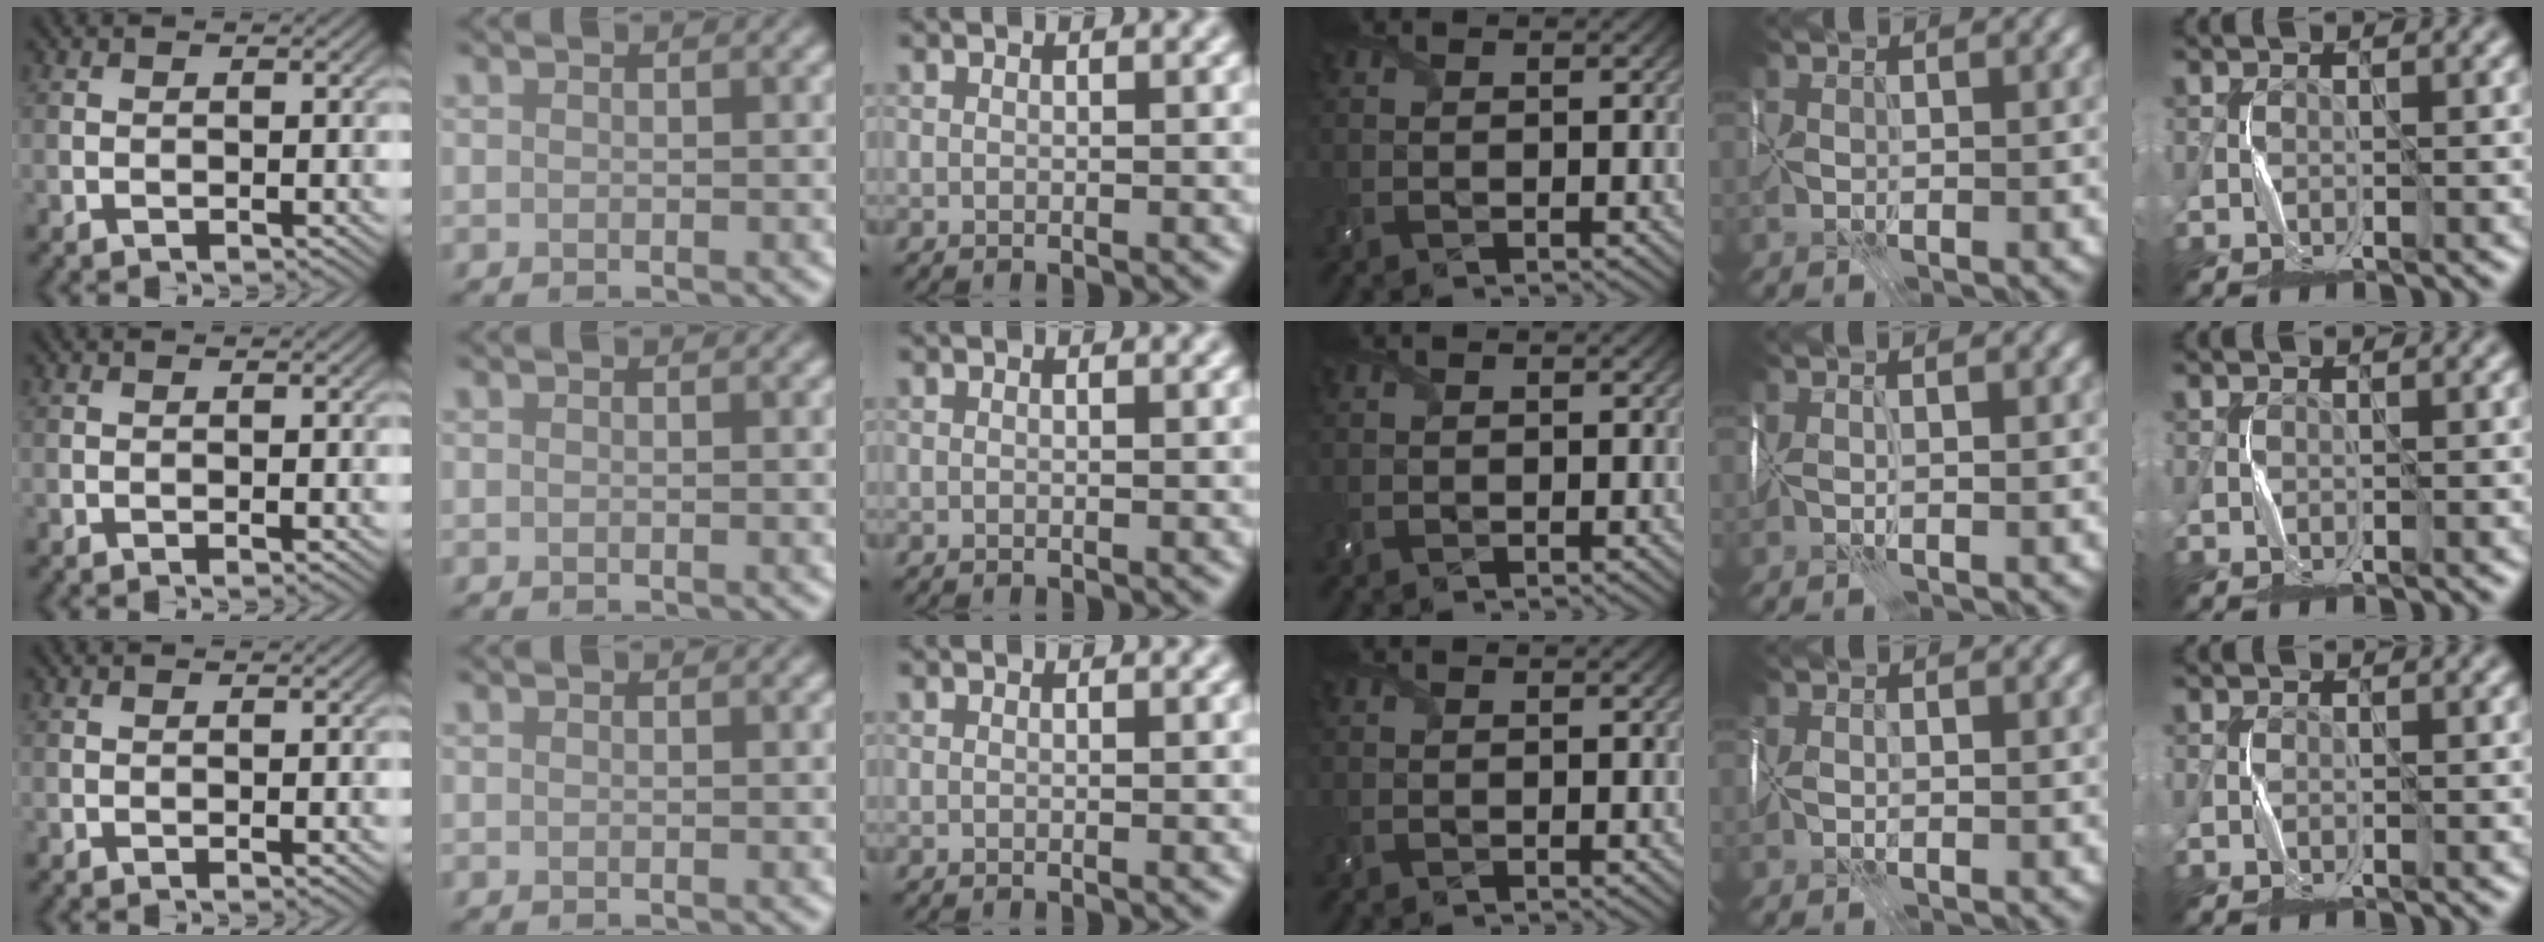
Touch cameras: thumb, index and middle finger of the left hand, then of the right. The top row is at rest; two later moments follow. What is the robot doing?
{"motion": "wrap", "object": "scarf"}